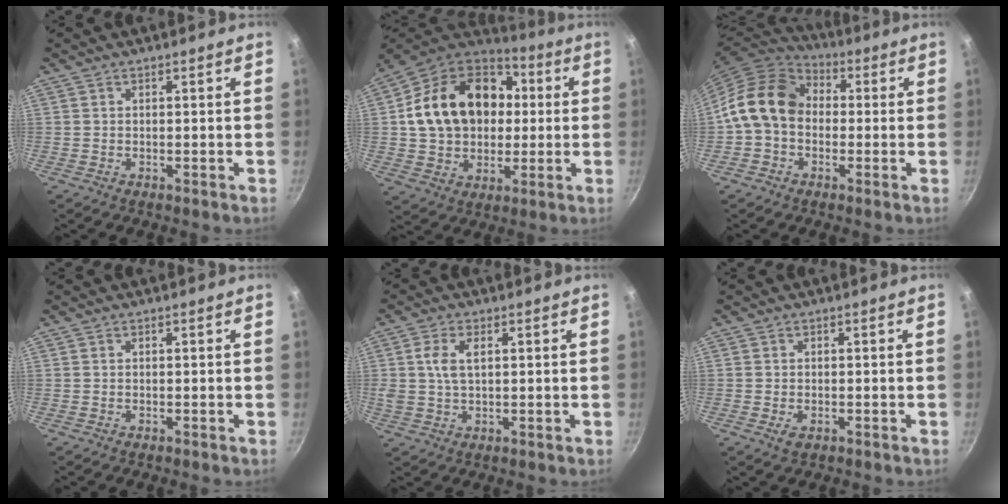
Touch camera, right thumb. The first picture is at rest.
{"total": 23.0, "force": [2.8, 17.4, 14.7], "torque": [-0.234, 0.035, 0.045]}
{"total": 13.2, "force": [0.1, 10.3, 8.2], "torque": [-0.120, 0.031, -0.018]}
{"total": 0.0}
{"total": 5.1, "force": [1.3, 2.7, 4.1], "torque": [-0.079, 0.005, 0.026]}
{"total": 1.8, "force": [-0.6, 1.1, 1.3], "torque": [-0.023, -0.004, -0.010]}